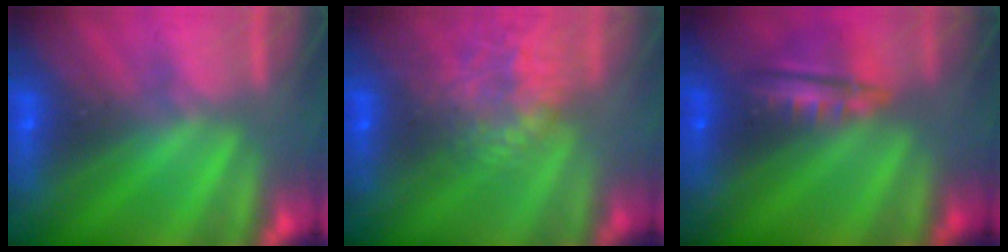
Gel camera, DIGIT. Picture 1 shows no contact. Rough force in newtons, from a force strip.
{"total": 9.1}
{"total": 7.9}